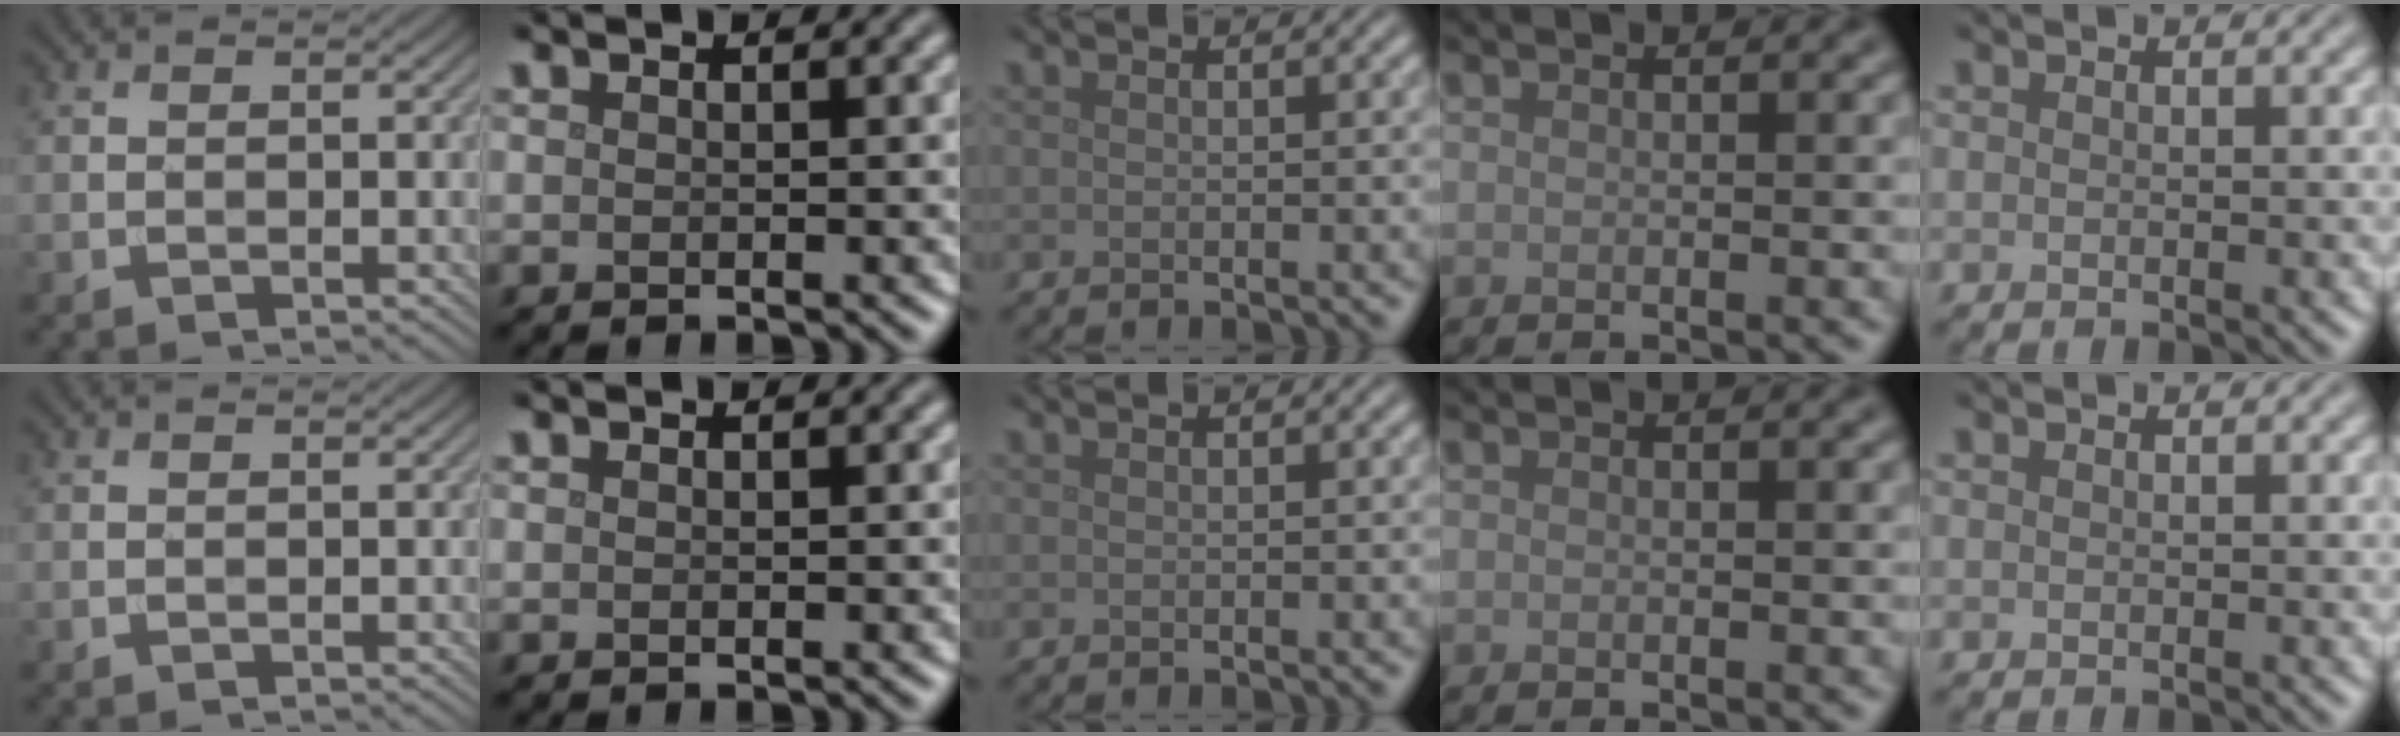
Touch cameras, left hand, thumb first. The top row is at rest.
{}